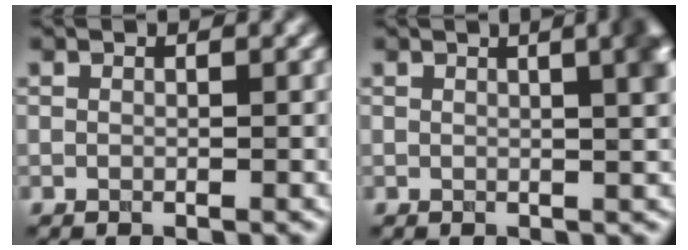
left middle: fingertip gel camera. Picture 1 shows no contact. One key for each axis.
{"total": 4.9, "fx": 1.4, "fy": 2.0, "fz": 4.3, "tx": -0.019, "ty": 0.022, "tz": 0.004}